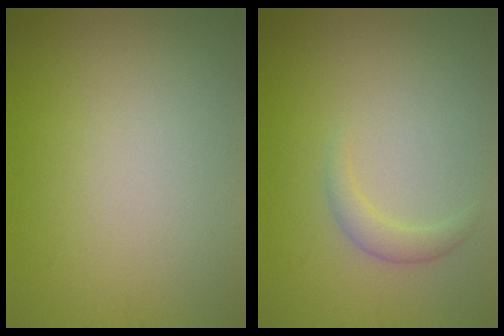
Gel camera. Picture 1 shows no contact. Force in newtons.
{"total": 1.5, "press": 1.5, "slide": 0.2}